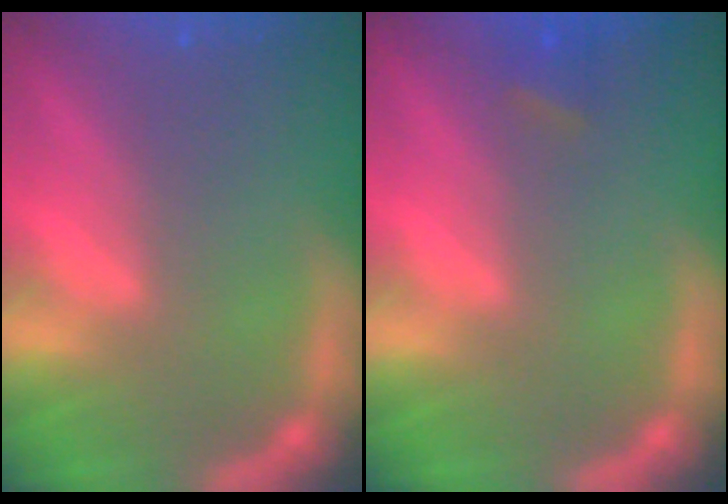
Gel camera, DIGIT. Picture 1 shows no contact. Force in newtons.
{"total": 1.4}